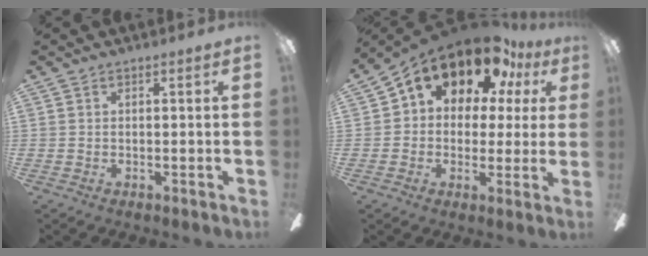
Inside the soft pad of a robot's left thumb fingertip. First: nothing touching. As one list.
[{"total": 15.5, "force": [10.9, 8.3, 7.4], "torque": [-0.134, -0.070, 0.191]}]